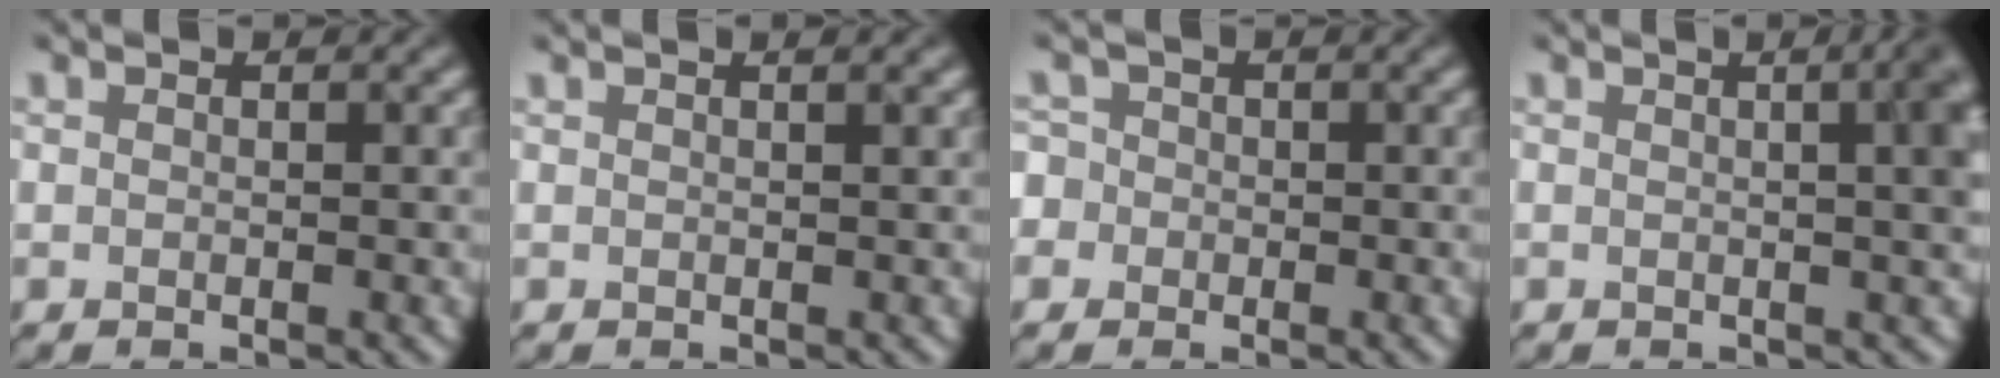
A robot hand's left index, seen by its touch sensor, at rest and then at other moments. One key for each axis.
{"total": 1.9, "fx": 1.2, "fy": 0.7, "fz": 1.3, "tx": -0.010, "ty": 0.004, "tz": -0.001}
{"total": 3.3, "fx": -0.3, "fy": 3.1, "fz": 1.0, "tx": -0.001, "ty": 0.025, "tz": -0.042}
{"total": 7.8, "fx": 1.1, "fy": 3.5, "fz": 6.9, "tx": -0.014, "ty": 0.042, "tz": -0.006}